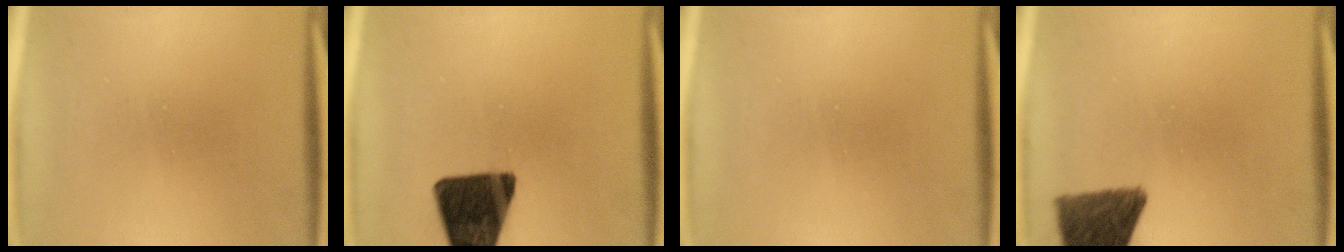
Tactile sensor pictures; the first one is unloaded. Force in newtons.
{"total": 15.6}
{"total": 0.0}
{"total": 10.8}